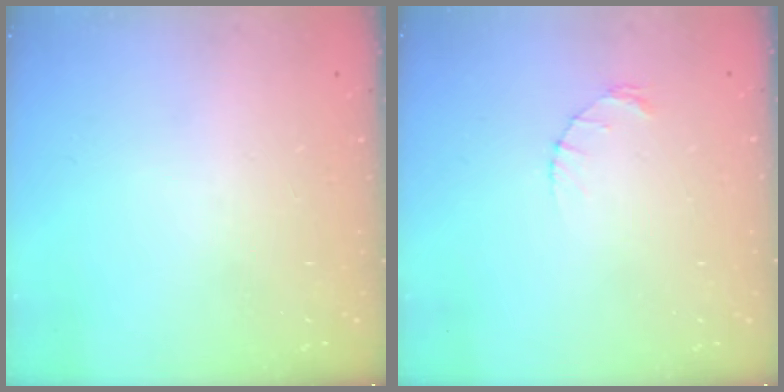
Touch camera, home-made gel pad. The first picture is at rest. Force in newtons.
{"total": 1.2, "press": 1.1, "slide": 0.2}